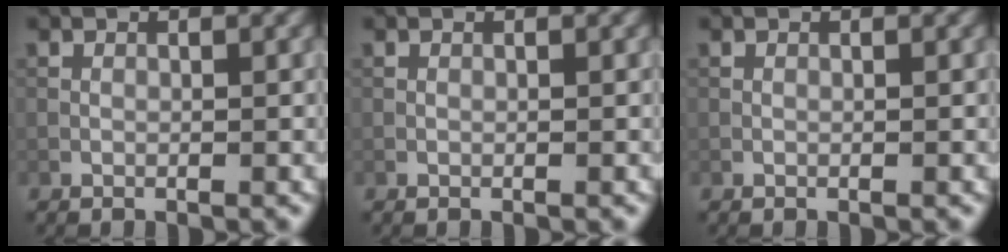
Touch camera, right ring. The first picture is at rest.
{"total": 0.0}
{"total": 0.0}